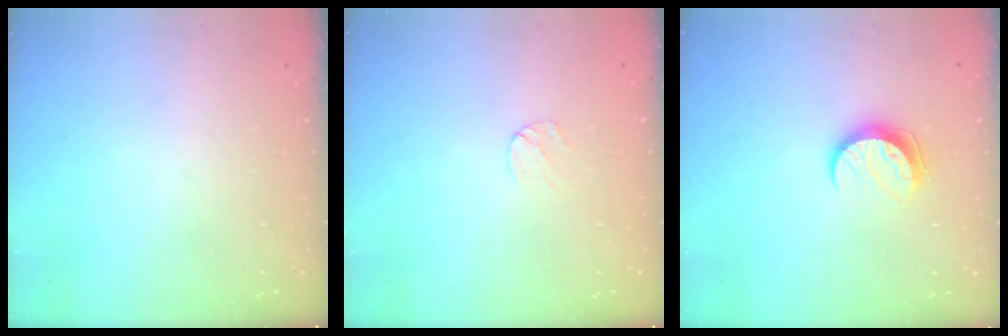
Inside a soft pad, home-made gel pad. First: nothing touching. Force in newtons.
{"total": 4.0, "press": 4.0, "slide": 0.4}
{"total": 9.0, "press": 9.0, "slide": 0.8}